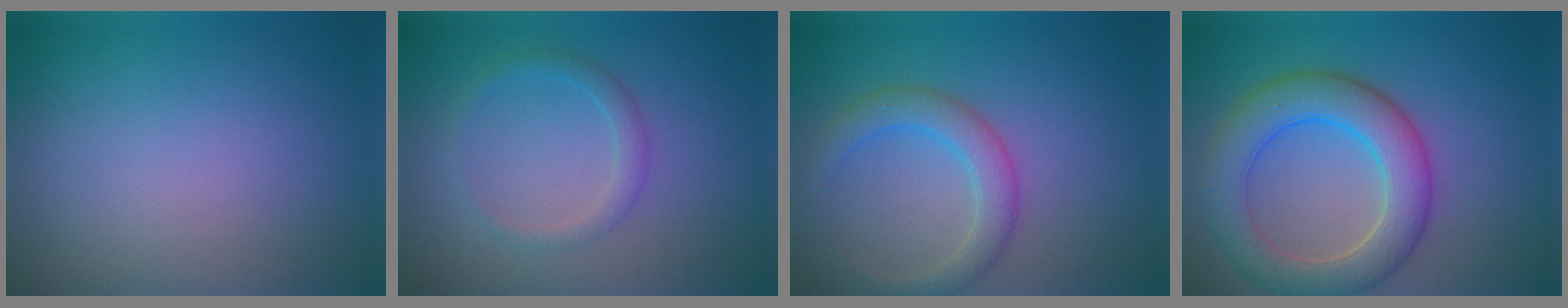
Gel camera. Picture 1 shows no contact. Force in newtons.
{"total": 1.7, "press": 1.7, "slide": 0.1}
{"total": 3.4, "press": 3.4, "slide": 0.1}
{"total": 6.6, "press": 6.6, "slide": 0.2}